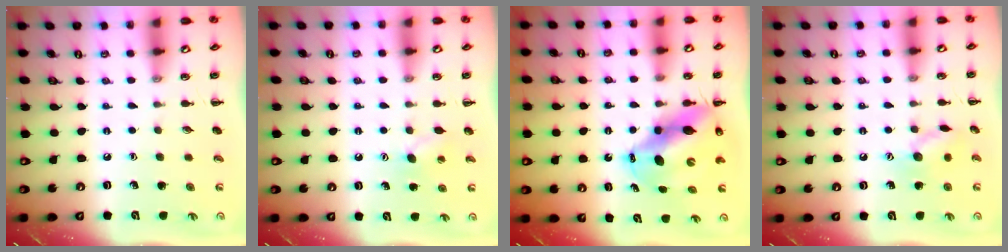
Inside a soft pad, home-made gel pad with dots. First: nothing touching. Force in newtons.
{"total": 6.3, "press": 6.2, "slide": 1.3}
{"total": 12.6, "press": 12.1, "slide": 3.2}
{"total": 9.1, "press": 9.1, "slide": 0.7}